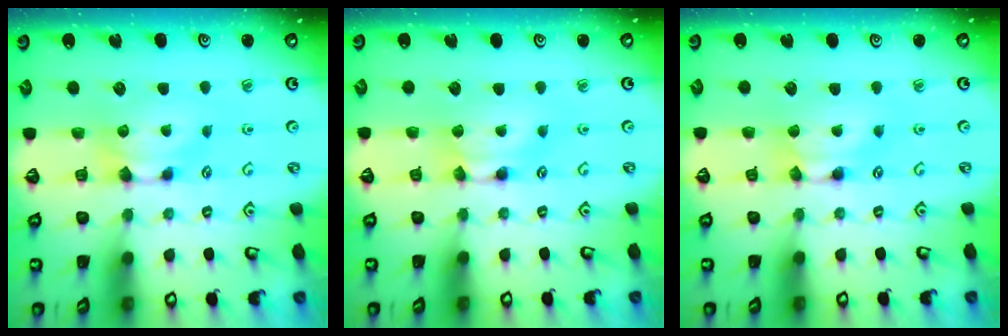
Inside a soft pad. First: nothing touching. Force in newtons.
{"total": 1.8, "press": 1.7, "slide": 0.1}
{"total": 1.6, "press": 1.6, "slide": 0.2}